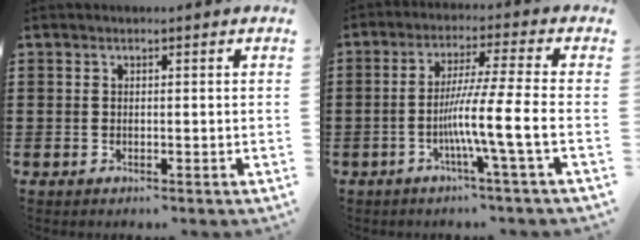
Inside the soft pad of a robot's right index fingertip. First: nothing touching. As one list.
[{"total": 9.0, "force": [-2.8, -0.6, 8.6], "torque": [-0.153, -0.009, -0.055]}]